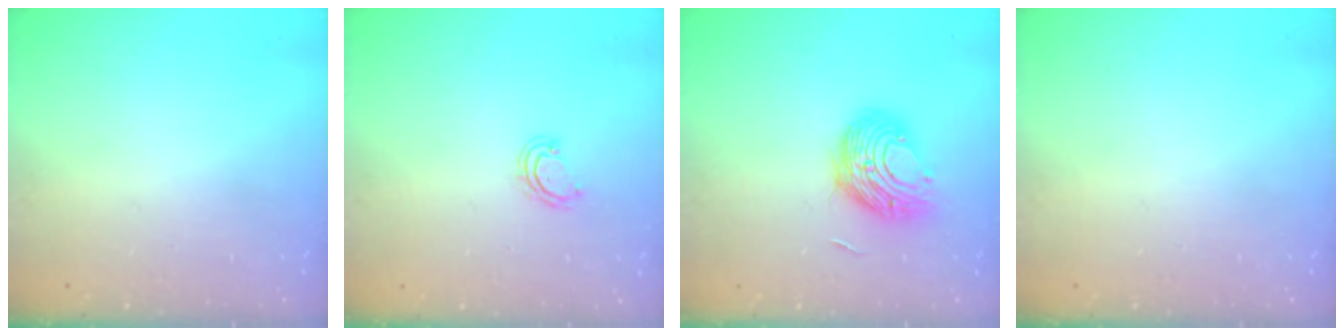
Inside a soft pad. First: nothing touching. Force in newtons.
{"total": 4.1, "press": 4.1, "slide": 0.3}
{"total": 9.9, "press": 9.9, "slide": 0.7}
{"total": 0.0}